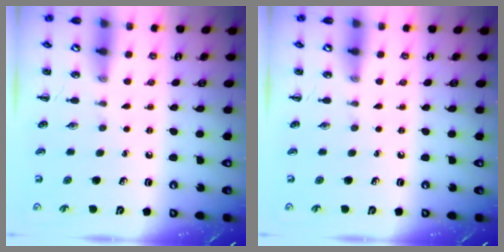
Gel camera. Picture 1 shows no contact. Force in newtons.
{"total": 0.0}